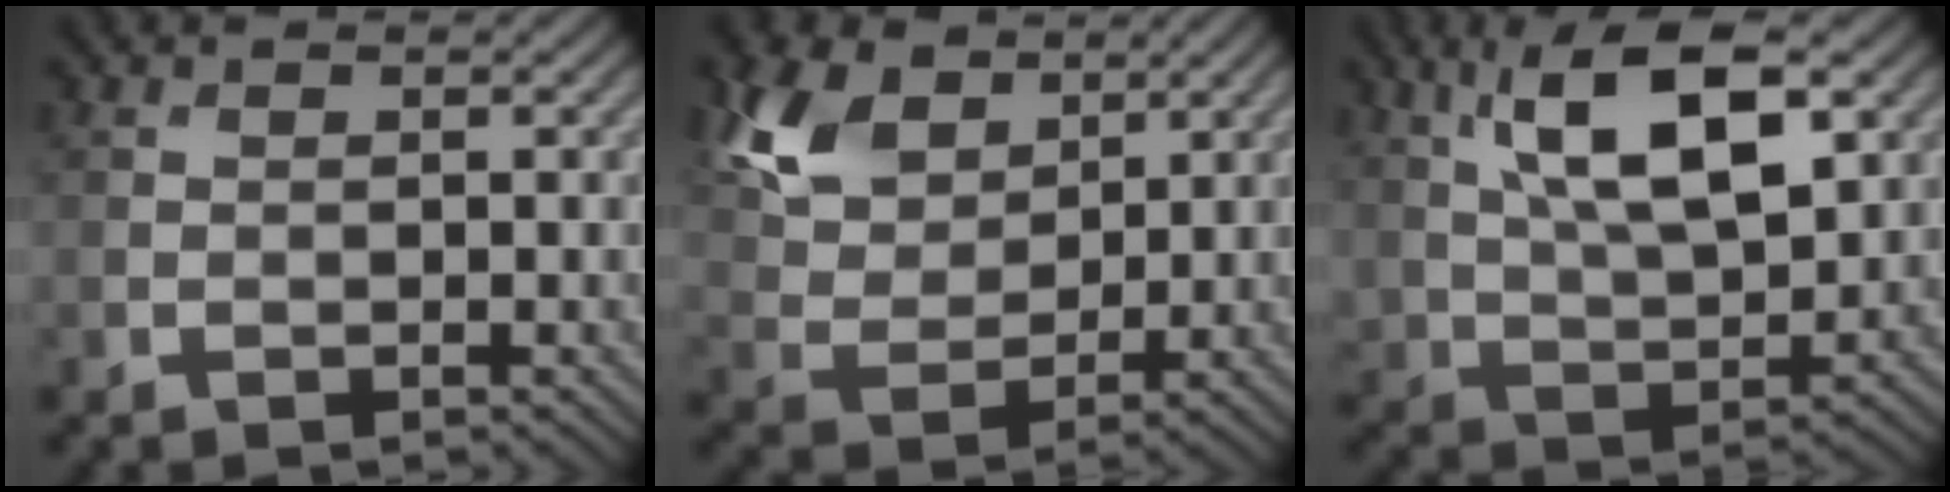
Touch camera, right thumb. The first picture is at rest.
{"total": 9.6, "force": [5.3, 6.0, 5.3], "torque": [-0.141, 0.007, 0.097]}
{"total": 12.3, "force": [5.2, 5.5, 9.8], "torque": [-0.193, 0.005, 0.098]}